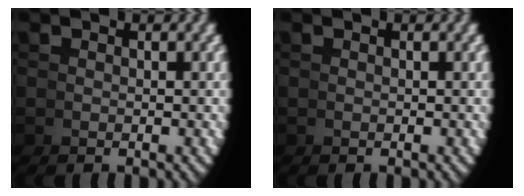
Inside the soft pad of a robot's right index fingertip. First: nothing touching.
{"total": 0.0}